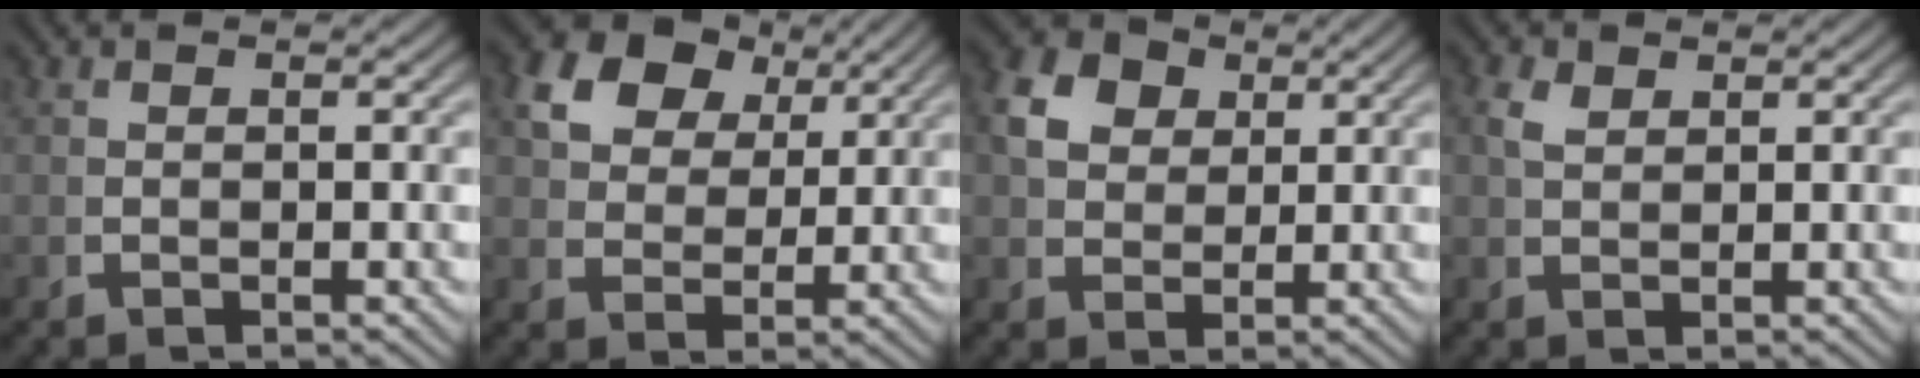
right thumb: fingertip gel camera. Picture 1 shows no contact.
{"total": 8.0, "force": [4.1, 5.4, 4.3], "torque": [-0.092, -0.004, 0.078]}
{"total": 6.4, "force": [2.8, 4.8, 3.2], "torque": [-0.071, -0.002, 0.052]}
{"total": 1.7, "force": [1.5, 0.4, 0.7], "torque": [-0.010, 0.005, 0.034]}